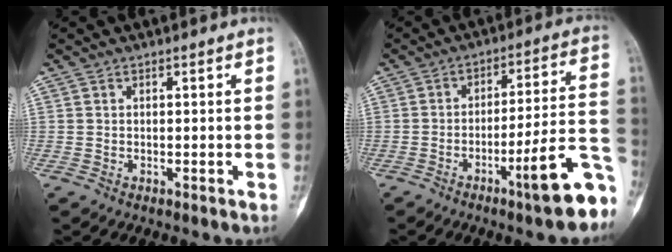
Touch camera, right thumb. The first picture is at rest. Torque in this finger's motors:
{"motor_torque": [1.94, 0.09, 0.76, -1.09, 0.32]}